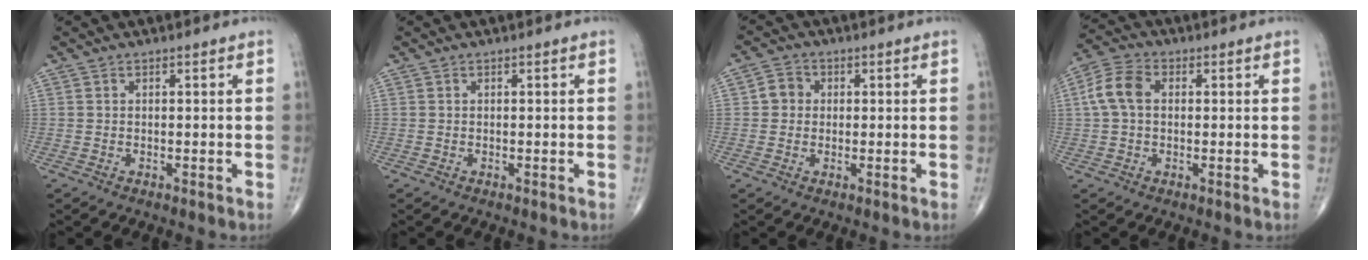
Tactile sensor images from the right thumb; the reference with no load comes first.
{"total": 0.0}
{"total": 3.4, "force": [0.3, 3.2, 1.3], "torque": [-0.005, 0.007, -0.002]}
{"total": 6.8, "force": [0.8, 4.6, 4.9], "torque": [-0.105, 0.021, 0.010]}